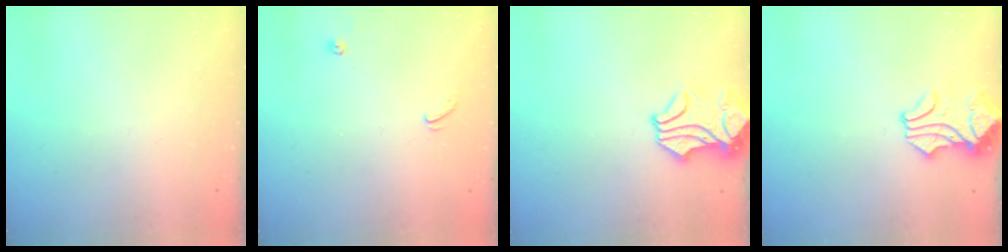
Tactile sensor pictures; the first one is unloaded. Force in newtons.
{"total": 2.6, "press": 2.6, "slide": 0.3}
{"total": 1.9, "press": 1.4, "slide": 1.2}
{"total": 0.9, "press": 0.7, "slide": 0.7}